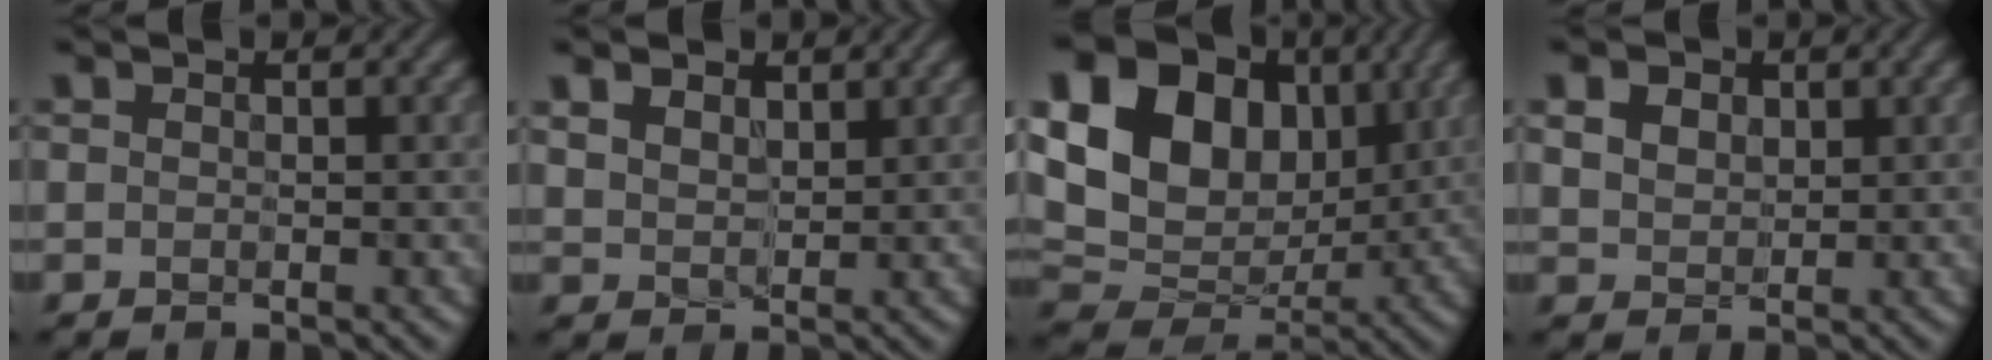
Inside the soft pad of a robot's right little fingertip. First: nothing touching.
{"total": 4.0, "force": [2.3, 2.6, 2.1], "torque": [-0.060, 0.004, 0.035]}
{"total": 18.8, "force": [4.9, 14.2, 11.3], "torque": [-0.227, 0.048, 0.084]}
{"total": 4.1, "force": [1.7, 3.0, 2.2], "torque": [-0.066, 0.008, 0.027]}